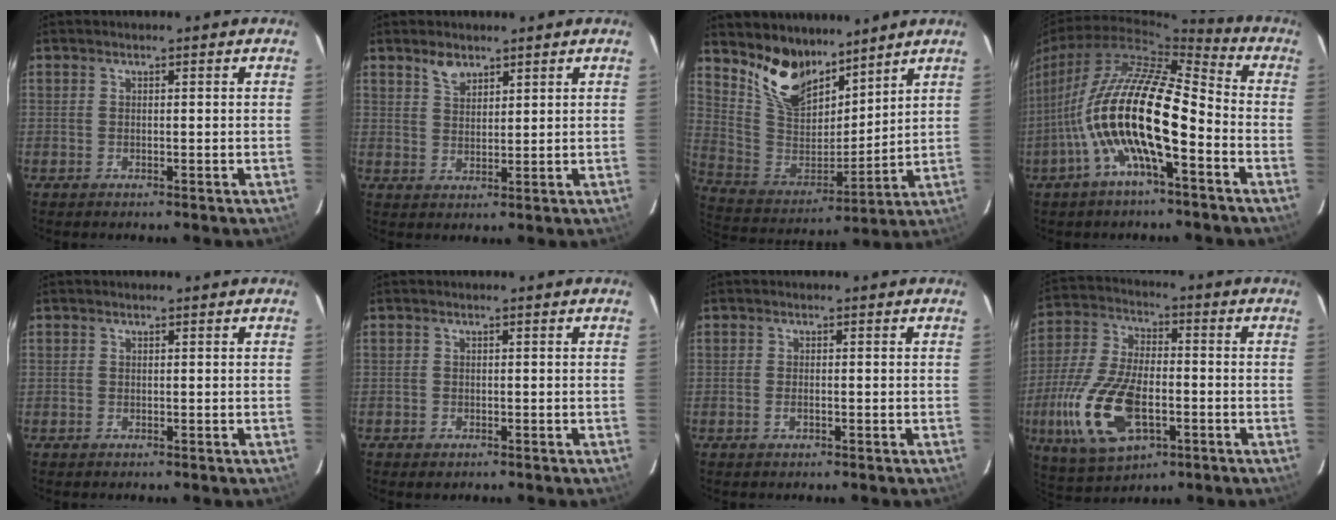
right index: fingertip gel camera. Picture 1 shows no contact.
{"total": 3.4, "force": [2.6, 1.8, 1.4], "torque": [-0.021, 0.006, 0.048]}
{"total": 14.2, "force": [10.7, 6.8, 6.4], "torque": [-0.138, 0.001, 0.214]}
{"total": 17.8, "force": [-5.8, 5.3, 16.0], "torque": [-0.303, -0.007, -0.119]}
{"total": 0.0}
{"total": 1.3, "force": [-0.8, 1.0, 0.4], "torque": [-0.007, 0.000, -0.010]}
{"total": 1.5, "force": [-0.7, 0.7, 1.1], "torque": [-0.022, -0.003, -0.011]}
{"total": 18.5, "force": [-5.5, 9.4, 14.9], "torque": [-0.335, -0.015, -0.093]}